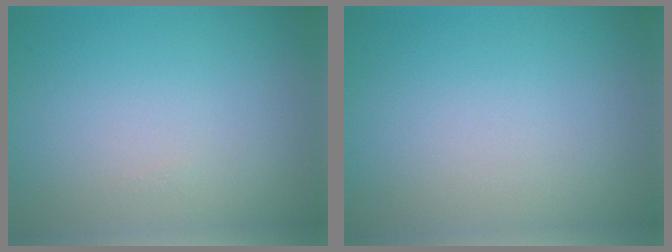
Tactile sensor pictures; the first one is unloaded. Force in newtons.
{"total": 0.0}